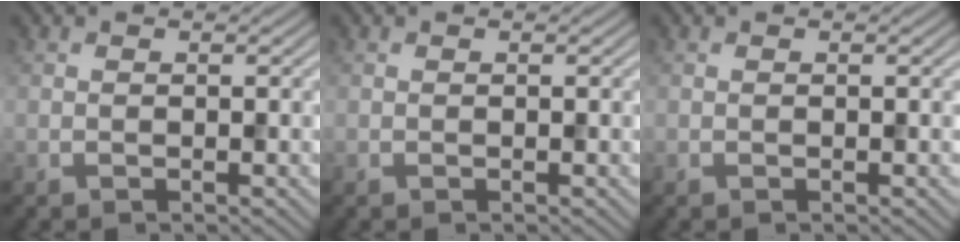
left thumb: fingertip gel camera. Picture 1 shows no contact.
{"total": 0.0}
{"total": 0.0}